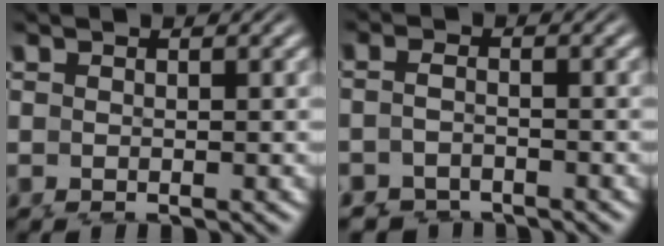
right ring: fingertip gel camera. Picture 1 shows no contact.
{"total": 2.2, "force": [-1.9, 1.0, 0.0], "torque": [-0.005, -0.010, -0.030]}